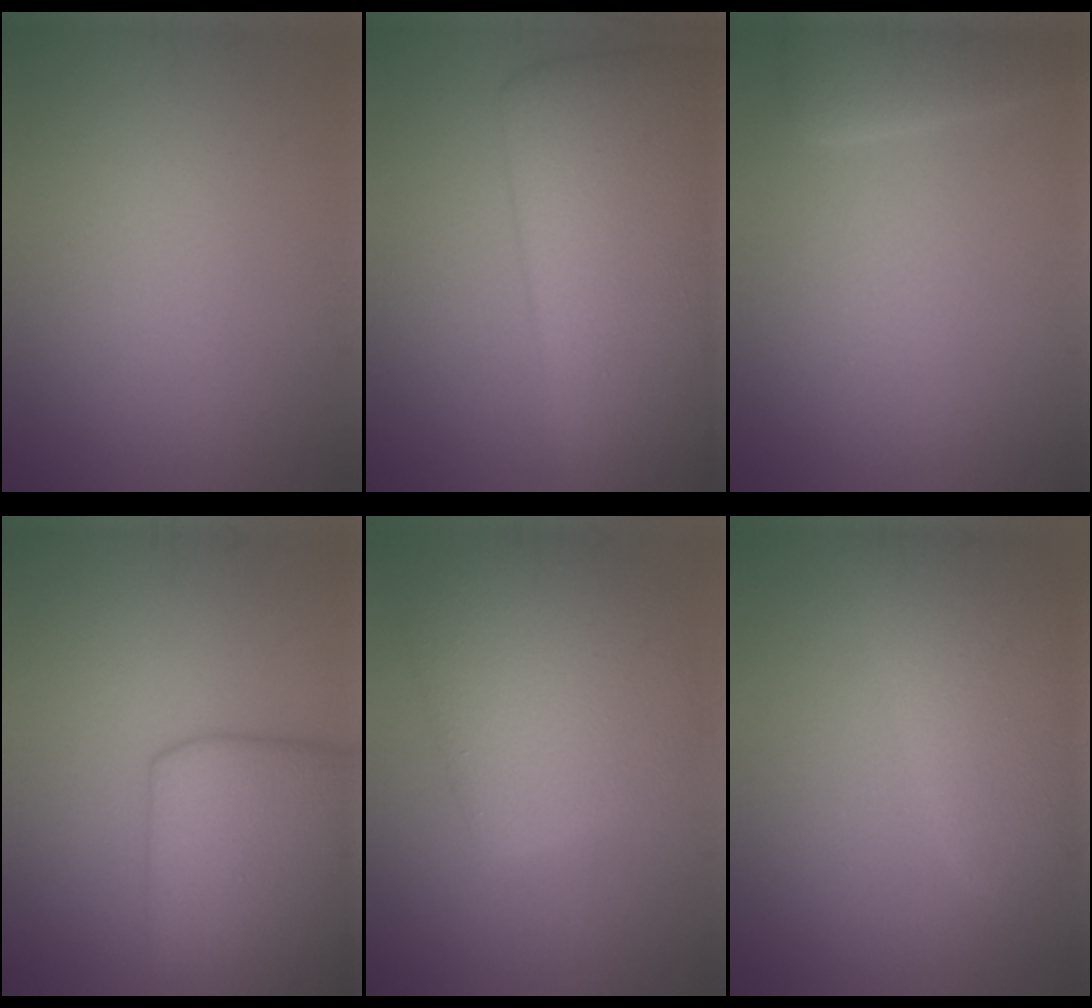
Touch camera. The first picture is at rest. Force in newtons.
{"total": 14.6, "press": 14.6, "slide": 0.4}
{"total": 2.9, "press": 2.9, "slide": 0.3}
{"total": 8.4, "press": 8.4, "slide": 0.5}
{"total": 7.3, "press": 7.3, "slide": 0.2}
{"total": 6.4, "press": 6.4, "slide": 0.3}